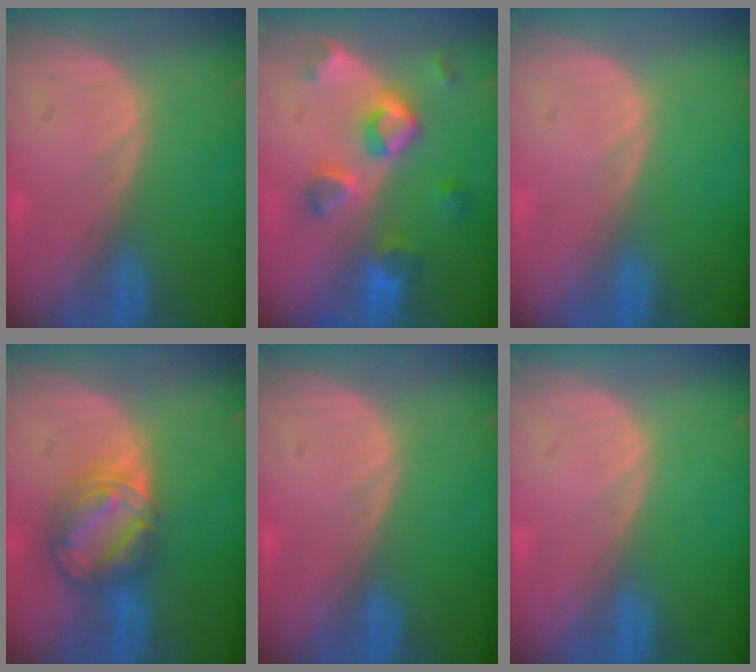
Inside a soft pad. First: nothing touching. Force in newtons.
{"total": 7.7, "press": 7.0, "slide": 3.3}
{"total": 0.0}
{"total": 8.1, "press": 7.0, "slide": 4.2}
{"total": 0.0}
{"total": 0.0}